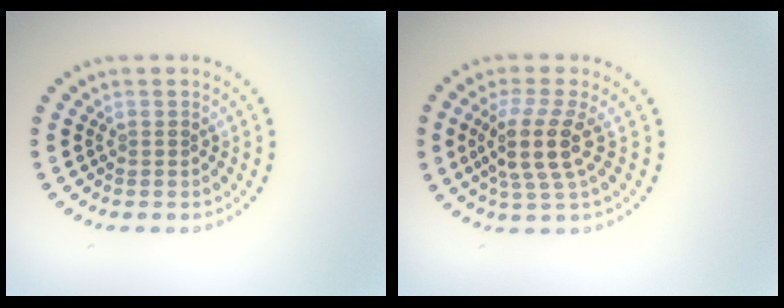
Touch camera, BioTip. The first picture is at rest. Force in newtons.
{"total": 4.0, "press": 3.1, "slide": 2.5}